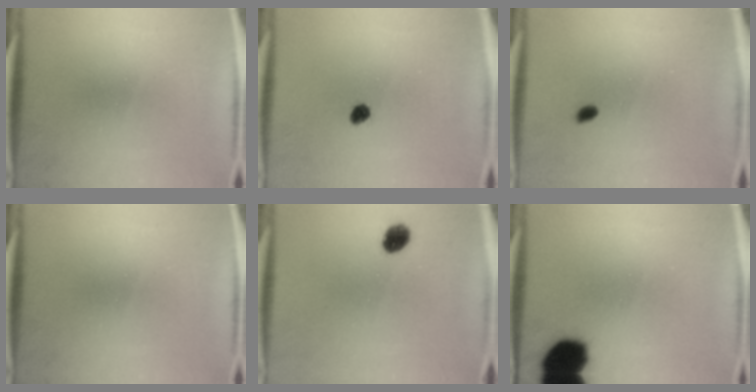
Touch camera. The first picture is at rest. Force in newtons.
{"total": 2.0}
{"total": 1.3}
{"total": 0.0}
{"total": 4.2}
{"total": 13.2}